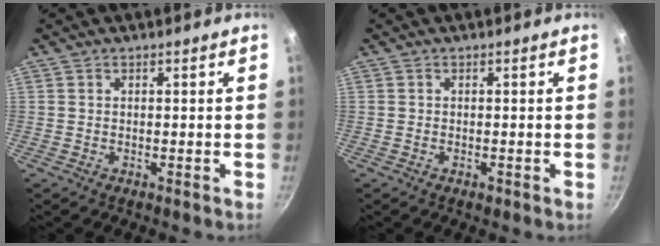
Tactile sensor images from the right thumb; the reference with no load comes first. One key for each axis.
{"total": 0.8, "fx": -0.4, "fy": 0.4, "fz": 0.5, "tx": -0.008, "ty": 0.001, "tz": -0.007}